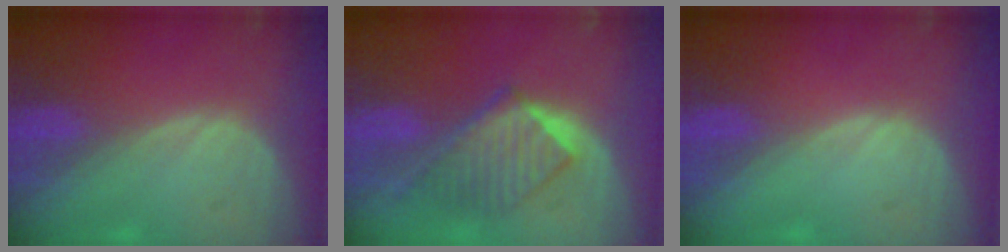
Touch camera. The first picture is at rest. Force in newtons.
{"total": 6.7, "press": 6.6, "slide": 0.6}
{"total": 0.0}